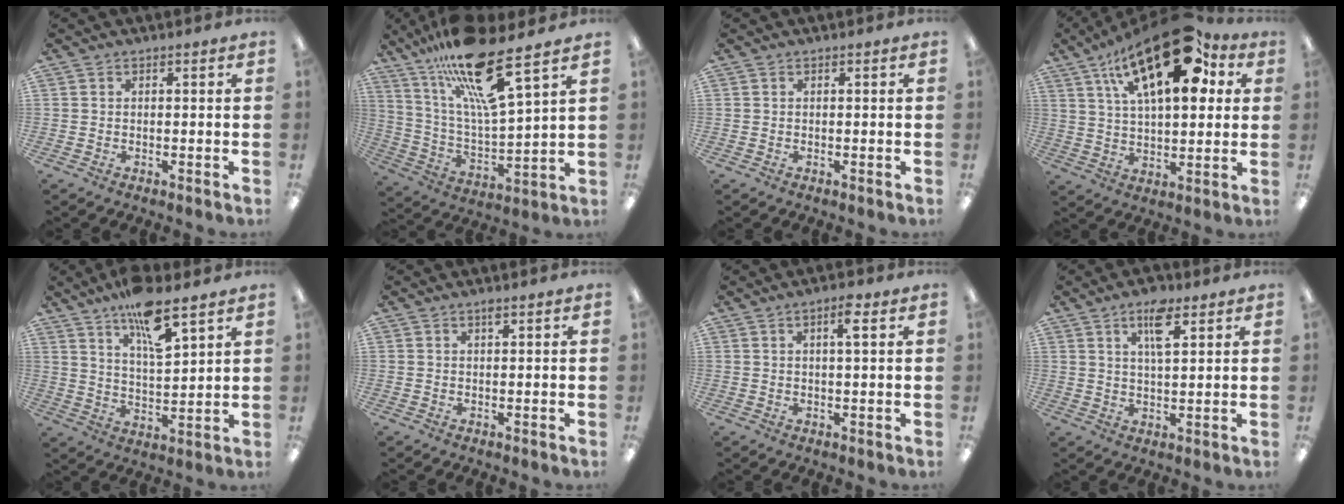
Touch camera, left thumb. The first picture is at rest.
{"total": 20.0, "force": [14.0, 3.8, 13.8], "torque": [-0.251, -0.075, 0.230]}
{"total": 0.0}
{"total": 24.0, "force": [12.4, 10.7, 17.5], "torque": [-0.281, -0.054, 0.204]}
{"total": 11.5, "force": [8.2, 2.8, 7.6], "torque": [-0.119, -0.048, 0.139]}
{"total": 1.0, "force": [0.6, 0.2, 0.8], "torque": [-0.019, 0.001, 0.010]}
{"total": 4.1, "force": [1.7, 1.0, 3.6], "torque": [-0.059, -0.001, 0.024]}
{"total": 7.5, "force": [4.0, 2.8, 5.7], "torque": [-0.092, -0.006, 0.063]}